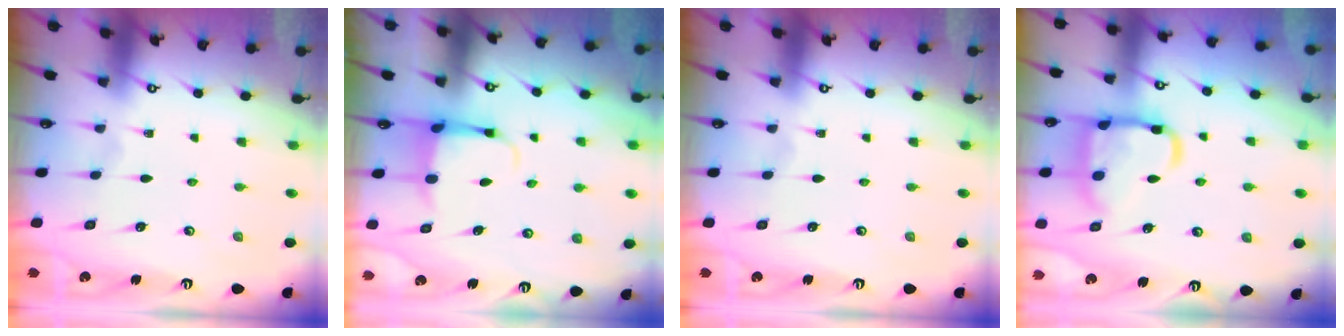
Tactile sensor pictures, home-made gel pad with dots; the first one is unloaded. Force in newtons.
{"total": 4.0, "press": 3.8, "slide": 1.1}
{"total": 0.0}
{"total": 16.6, "press": 16.5, "slide": 1.4}